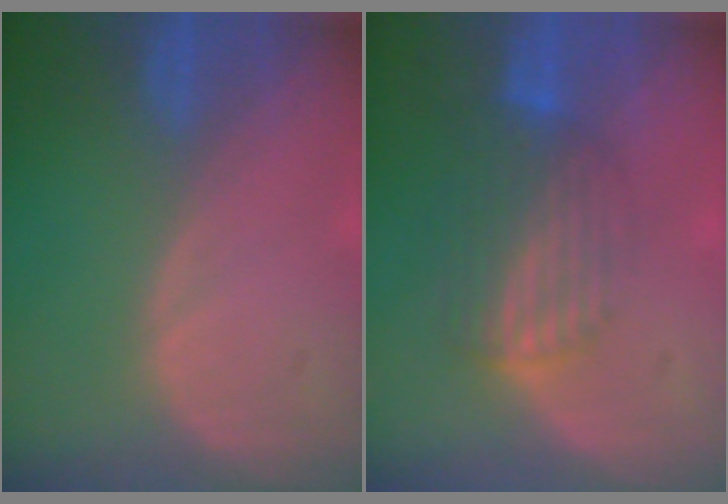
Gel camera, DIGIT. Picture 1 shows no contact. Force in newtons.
{"total": 7.0, "press": 5.9, "slide": 3.8}